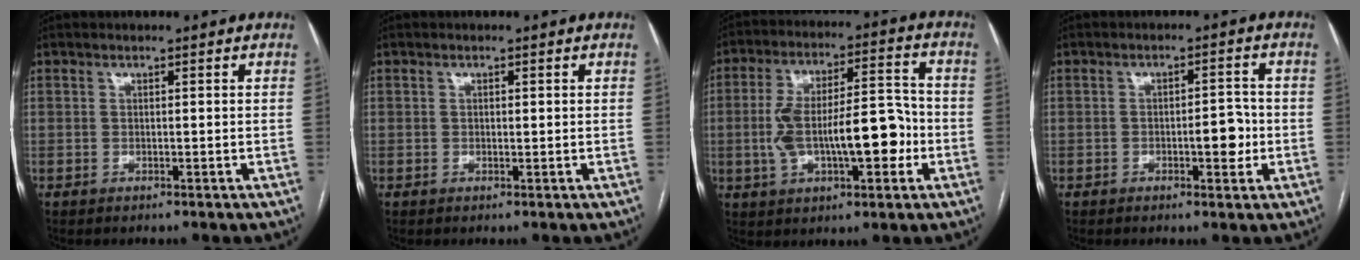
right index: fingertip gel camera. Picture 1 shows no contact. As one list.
[{"total": 0.7, "force": [0.1, 0.3, 0.6], "torque": [-0.011, 0.000, 0.002]}, {"total": 14.6, "force": [-2.6, 4.9, 13.5], "torque": [-0.233, 0.032, -0.034]}, {"total": 4.6, "force": [-1.1, 1.6, 4.1], "torque": [-0.050, 0.006, -0.013]}]